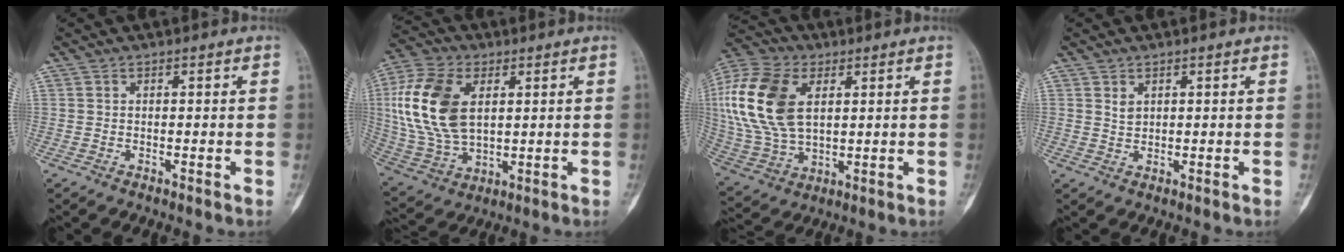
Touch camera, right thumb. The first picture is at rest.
{"total": 17.4, "force": [3.6, 10.7, 13.2], "torque": [-0.267, -0.004, 0.075]}
{"total": 20.1, "force": [4.9, 12.6, 14.9], "torque": [-0.323, -0.005, 0.093]}
{"total": 1.5, "force": [0.8, 1.0, 0.7], "torque": [-0.004, -0.005, 0.019]}